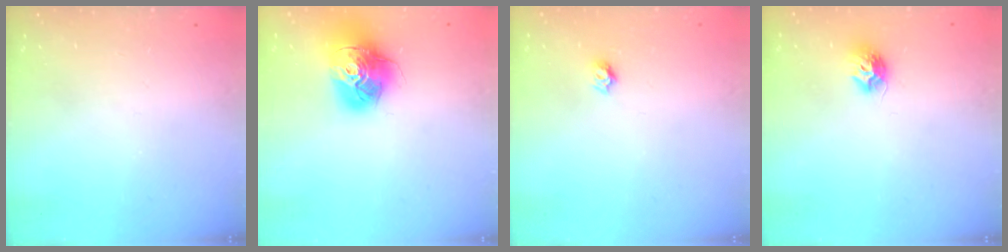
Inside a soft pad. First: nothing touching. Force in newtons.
{"total": 16.4, "press": 16.4, "slide": 1.7}
{"total": 3.7, "press": 3.6, "slide": 0.2}
{"total": 8.0, "press": 8.0, "slide": 0.5}